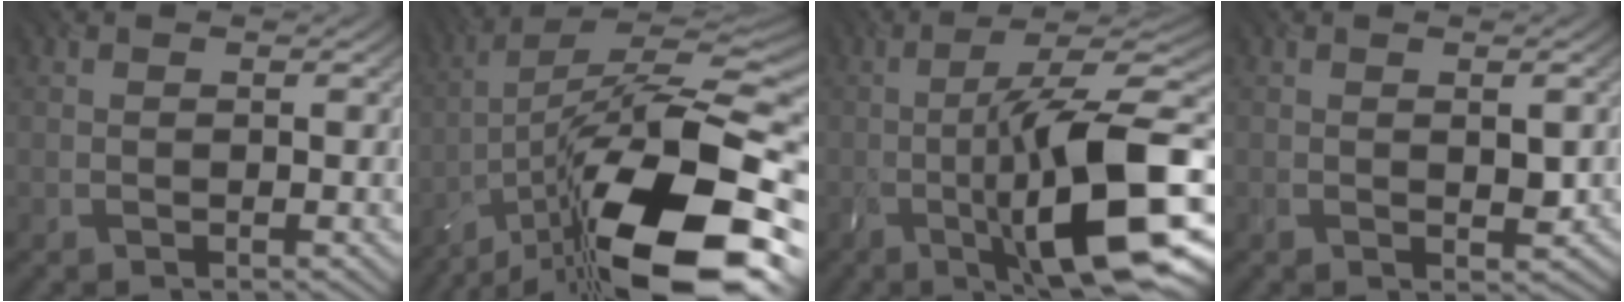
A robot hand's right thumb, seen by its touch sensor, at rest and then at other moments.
{"total": 20.2, "force": [-10.8, 6.6, 15.8], "torque": [-0.257, 0.002, -0.184]}
{"total": 16.8, "force": [-4.1, 4.2, 15.7], "torque": [-0.245, 0.004, -0.070]}
{"total": 1.8, "force": [0.0, 0.8, 1.6], "torque": [-0.029, -0.006, 0.003]}